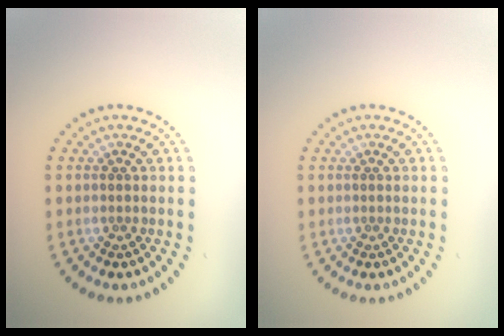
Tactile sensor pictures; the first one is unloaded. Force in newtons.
{"total": 0.0}